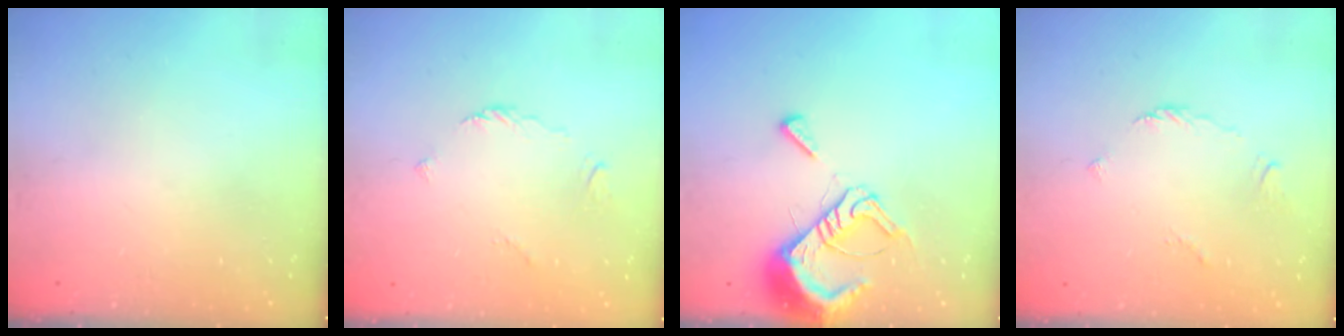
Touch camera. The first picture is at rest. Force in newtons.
{"total": 2.5, "press": 2.4, "slide": 0.7}
{"total": 11.5, "press": 11.4, "slide": 1.2}
{"total": 2.7, "press": 2.7, "slide": 0.5}